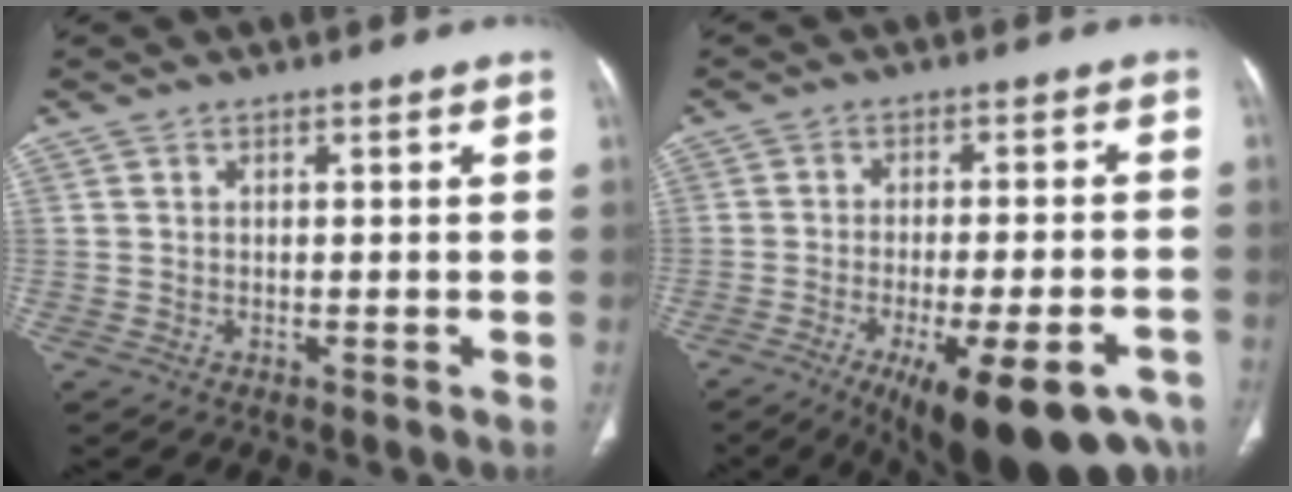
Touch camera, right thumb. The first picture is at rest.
{"total": 21.9, "force": [-13.1, 6.4, 16.4], "torque": [-0.186, 0.040, -0.183]}